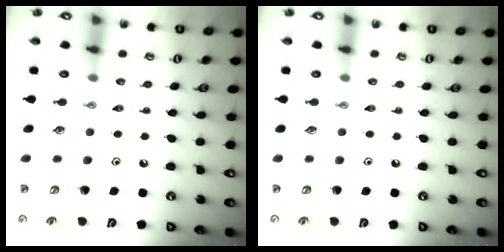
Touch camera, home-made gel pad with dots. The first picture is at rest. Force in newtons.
{"total": 0.0}